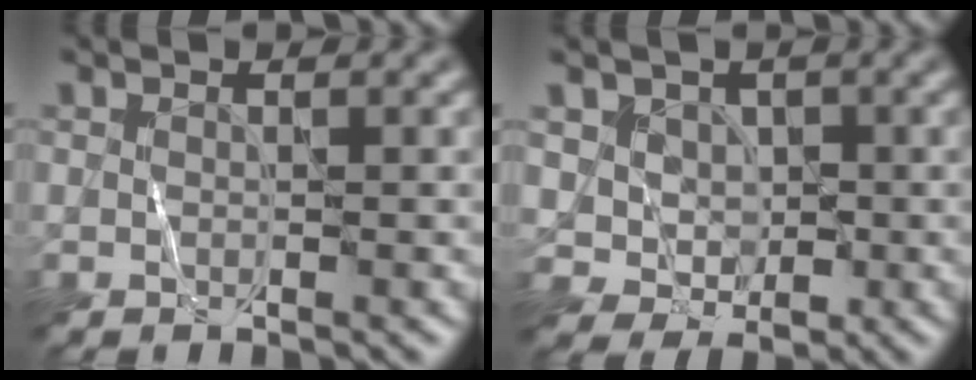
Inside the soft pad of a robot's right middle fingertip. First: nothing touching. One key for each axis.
{"total": 2.8, "fx": 0.8, "fy": 2.6, "fz": 0.8, "tx": -0.020, "ty": -0.009, "tz": 0.015}